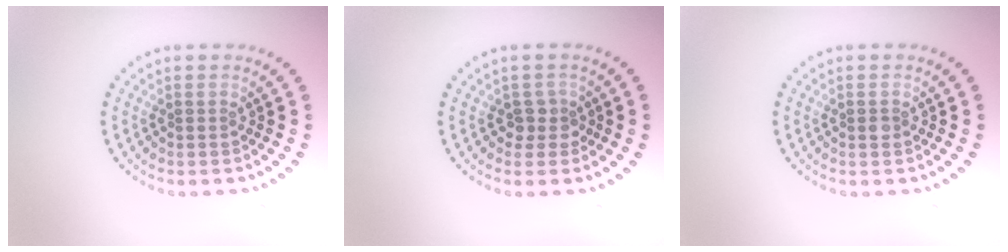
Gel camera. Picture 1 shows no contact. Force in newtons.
{"total": 1.6, "press": 1.3, "slide": 1.0}
{"total": 0.8, "press": 0.8, "slide": 0.2}